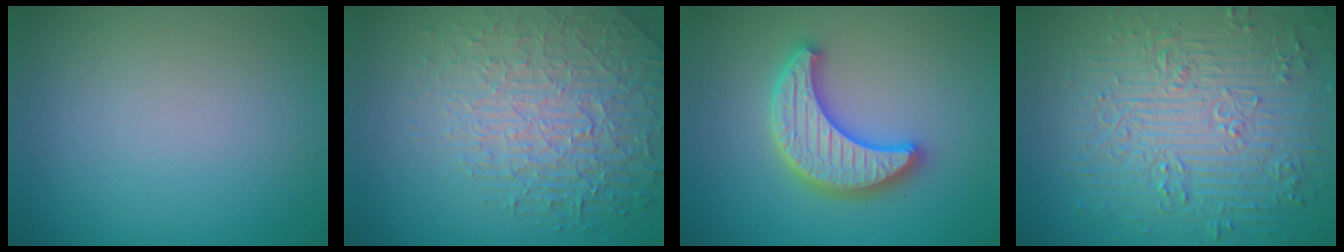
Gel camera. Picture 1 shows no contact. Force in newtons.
{"total": 6.2, "press": 5.1, "slide": 3.5}
{"total": 4.8, "press": 4.7, "slide": 1.1}
{"total": 9.2, "press": 6.8, "slide": 6.2}